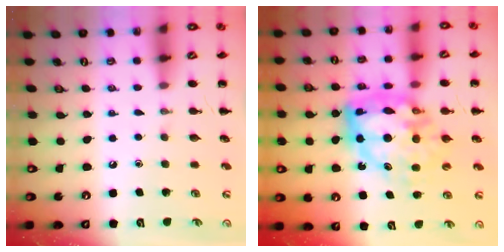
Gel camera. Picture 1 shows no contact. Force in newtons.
{"total": 14.9, "press": 14.4, "slide": 3.8}